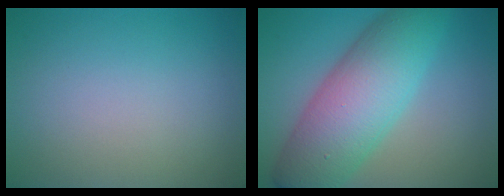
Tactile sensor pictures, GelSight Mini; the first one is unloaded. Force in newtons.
{"total": 9.8, "press": 9.8, "slide": 0.3}